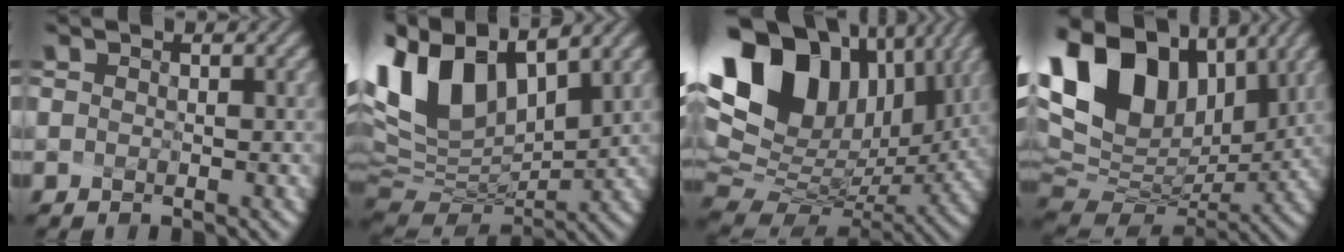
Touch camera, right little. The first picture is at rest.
{"total": 11.6, "force": [5.5, 6.6, 7.8], "torque": [-0.182, 0.018, 0.115]}
{"total": 15.8, "force": [6.5, 10.4, 9.9], "torque": [-0.214, 0.027, 0.136]}
{"total": 15.1, "force": [6.2, 9.5, 9.9], "torque": [-0.215, 0.020, 0.130]}